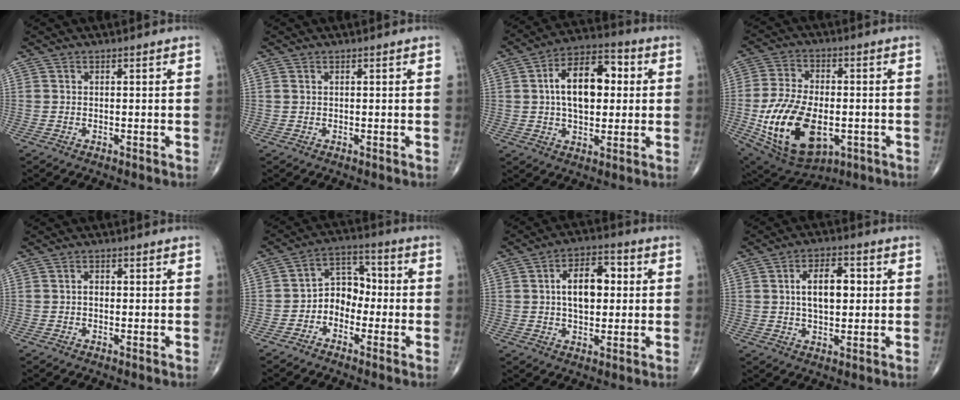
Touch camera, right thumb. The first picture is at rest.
{"total": 0.6, "force": [0.2, 0.4, 0.4], "torque": [-0.011, 0.007, 0.007]}
{"total": 14.9, "force": [2.0, 8.6, 11.9], "torque": [-0.173, 0.021, 0.026]}
{"total": 20.6, "force": [-4.8, 11.9, 16.1], "torque": [-0.290, 0.000, -0.062]}
{"total": 1.5, "force": [-0.1, 1.1, 1.0], "torque": [-0.012, 0.004, -0.003]}
{"total": 7.6, "force": [-2.1, 5.9, 4.3], "torque": [-0.036, 0.042, -0.053]}
{"total": 10.8, "force": [1.3, 6.3, 8.7], "torque": [-0.120, 0.016, 0.019]}
{"total": 9.1, "force": [1.2, 5.0, 7.5], "torque": [-0.107, 0.008, 0.020]}